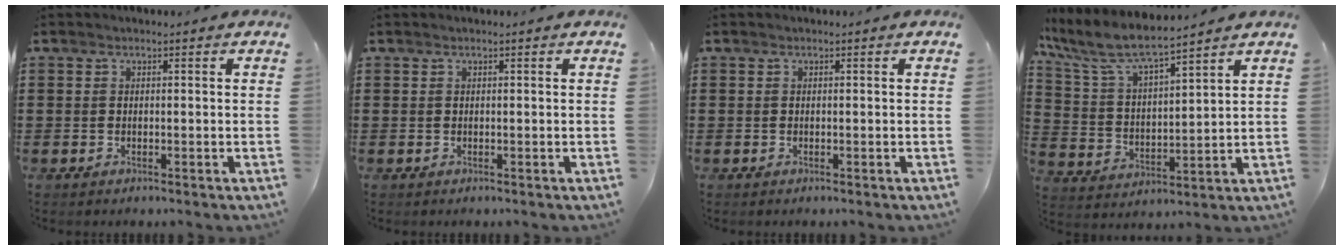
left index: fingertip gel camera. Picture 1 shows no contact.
{"total": 0.0}
{"total": 0.0}
{"total": 7.6, "force": [6.6, 1.2, 3.5], "torque": [-0.098, -0.034, 0.112]}